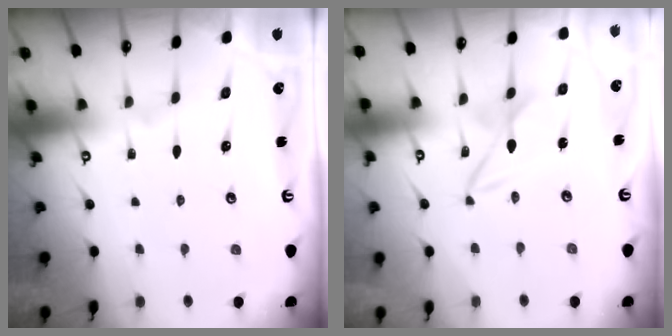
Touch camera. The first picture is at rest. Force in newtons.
{"total": 4.1, "press": 4.1, "slide": 0.3}